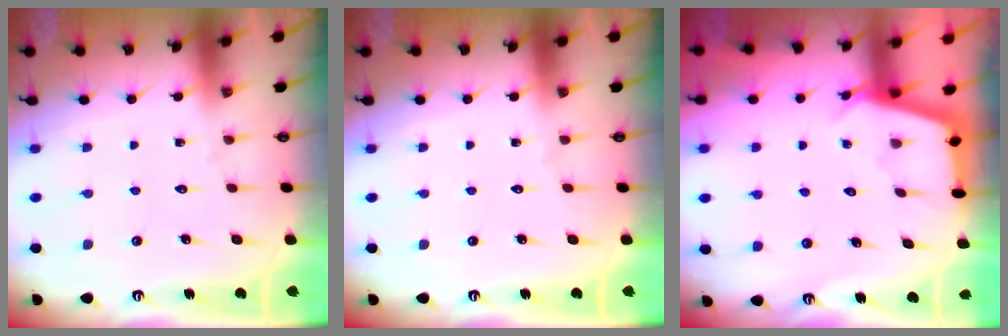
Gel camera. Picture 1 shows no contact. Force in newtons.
{"total": 0.0}
{"total": 2.8, "press": 2.8, "slide": 0.6}